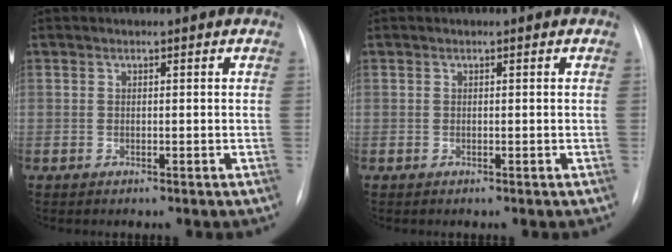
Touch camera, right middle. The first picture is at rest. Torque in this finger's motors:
{"motor_torque": [0.00, 0.00, 0.00, 0.00]}